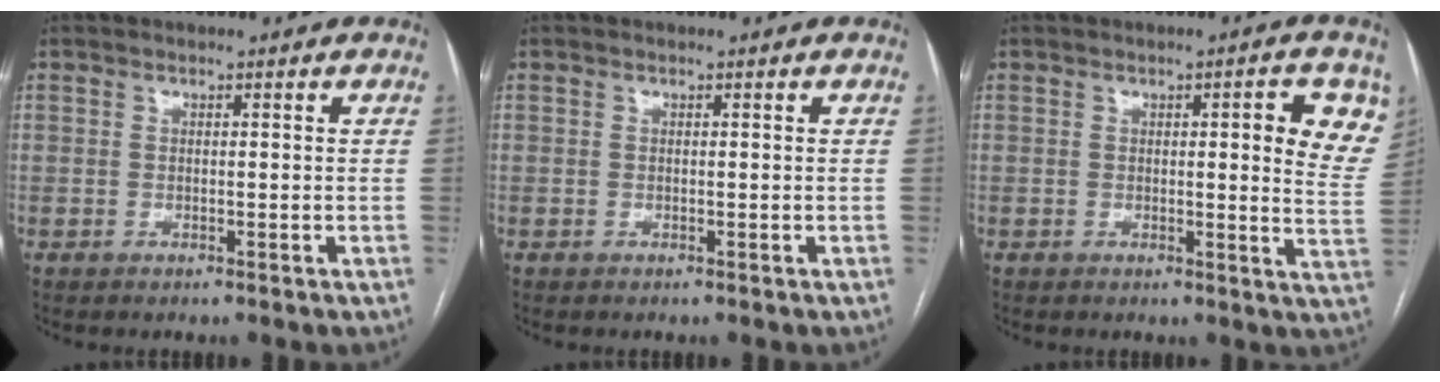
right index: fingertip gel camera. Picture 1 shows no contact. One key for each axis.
{"total": 0.0}
{"total": 8.5, "fx": 3.0, "fy": 1.3, "fz": 7.9, "tx": -0.081, "ty": -0.010, "tz": 0.024}